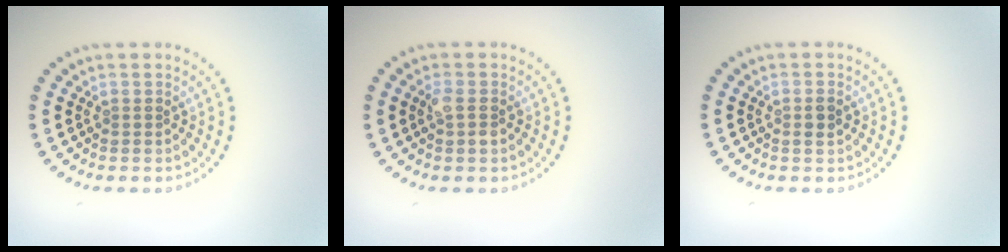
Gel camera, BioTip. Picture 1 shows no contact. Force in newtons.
{"total": 1.5, "press": 1.5, "slide": 0.4}
{"total": 1.2, "press": 1.1, "slide": 0.3}